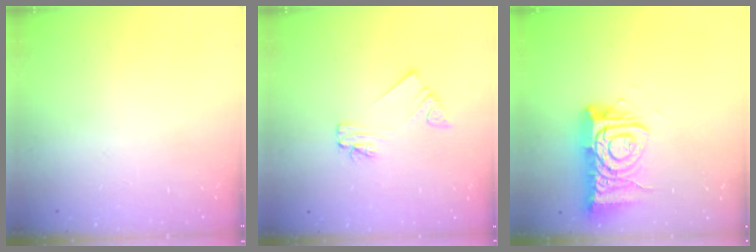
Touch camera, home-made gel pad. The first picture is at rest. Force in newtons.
{"total": 2.0, "press": 2.0, "slide": 0.1}
{"total": 14.2, "press": 14.1, "slide": 1.5}